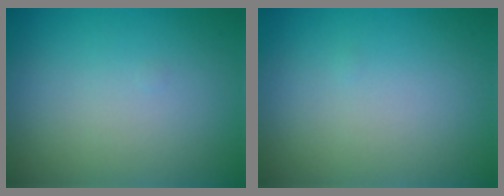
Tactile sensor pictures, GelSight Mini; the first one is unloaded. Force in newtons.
{"total": 0.0}